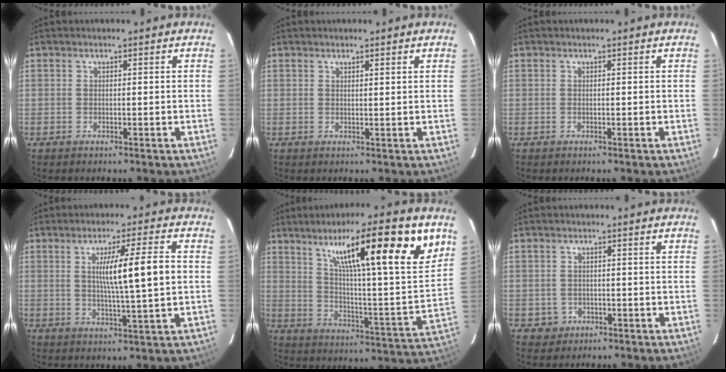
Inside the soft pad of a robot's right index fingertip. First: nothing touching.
{"total": 1.3, "force": [1.1, 0.0, 0.8], "torque": [-0.015, 0.006, 0.017]}
{"total": 0.0}
{"total": 9.6, "force": [1.1, -0.5, 9.5], "torque": [-0.156, 0.001, 0.022]}
{"total": 23.8, "force": [12.6, 1.9, 20.1], "torque": [-0.294, 0.006, 0.194]}
{"total": 2.6, "force": [-0.9, 2.4, 0.0], "torque": [0.007, 0.011, -0.008]}